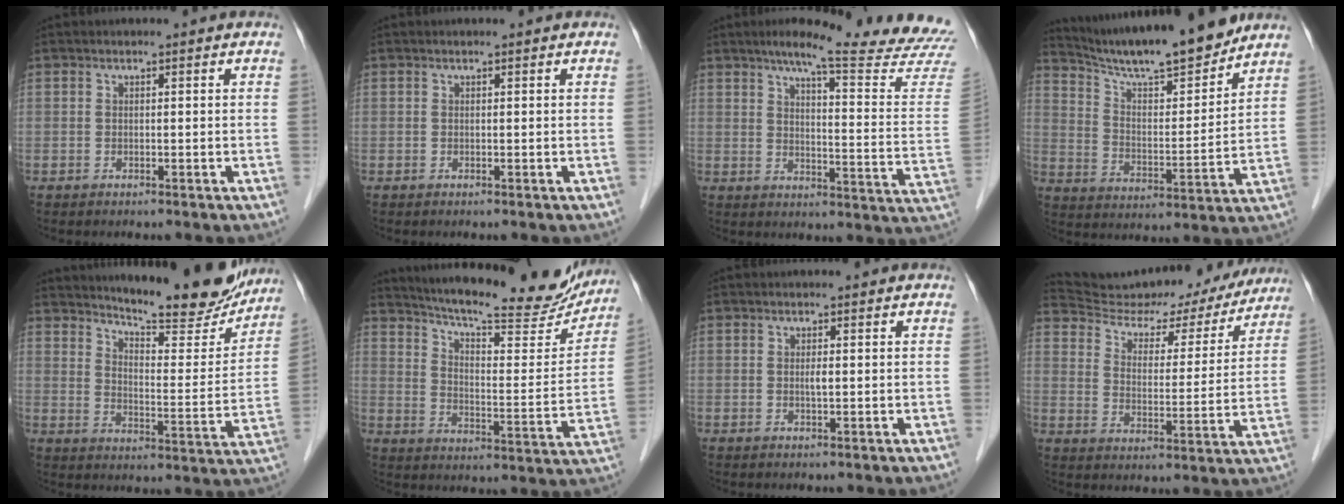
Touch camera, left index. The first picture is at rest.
{"total": 0.0}
{"total": 20.7, "force": [18.3, -0.5, 9.6], "torque": [-0.128, -0.084, 0.214]}
{"total": 15.8, "force": [14.3, 0.8, 6.6], "torque": [-0.115, -0.008, 0.235]}
{"total": 17.6, "force": [16.1, 2.4, 6.6], "torque": [-0.094, -0.049, 0.211]}
{"total": 24.3, "force": [21.7, 4.3, 10.2], "torque": [-0.155, -0.033, 0.283]}
{"total": 0.8, "force": [0.0, 0.1, 0.8], "torque": [-0.017, -0.004, -0.002]}
{"total": 22.9, "force": [21.2, 5.6, 6.5], "torque": [-0.101, -0.010, 0.284]}